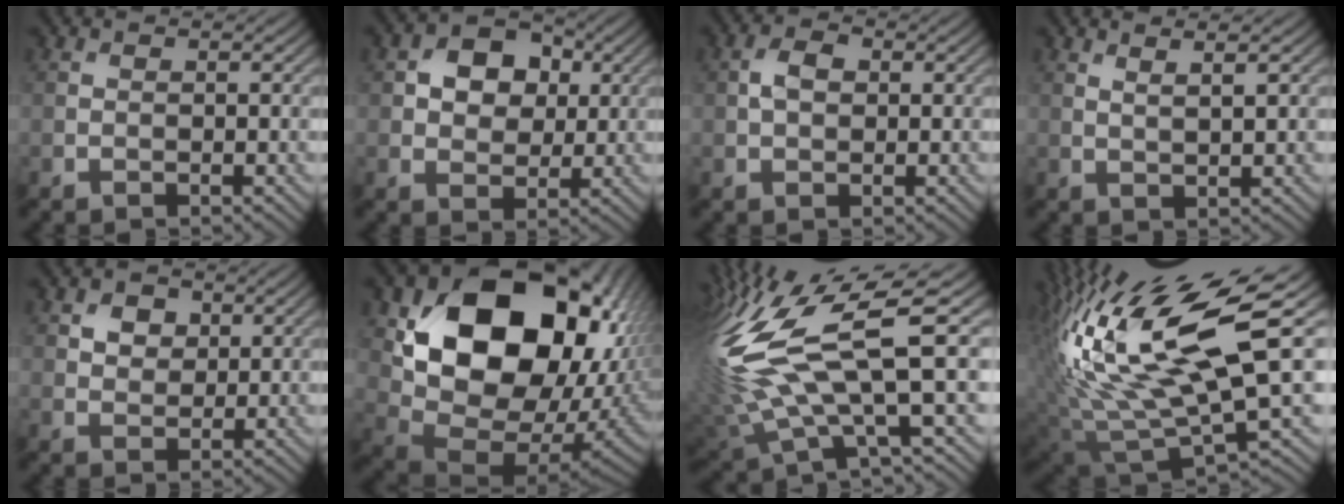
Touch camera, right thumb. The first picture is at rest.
{"total": 7.0, "force": [2.1, 5.3, 4.0], "torque": [-0.086, 0.012, 0.021]}
{"total": 2.8, "force": [0.4, 1.9, 2.1], "torque": [-0.045, 0.004, 0.004]}
{"total": 2.4, "force": [1.6, 0.3, 1.7], "torque": [-0.024, 0.000, 0.023]}
{"total": 3.4, "force": [1.6, 2.5, 1.7], "torque": [-0.038, -0.005, 0.026]}
{"total": 20.3, "force": [4.9, 14.2, 13.6], "torque": [-0.262, -0.030, 0.119]}
{"total": 16.0, "force": [3.0, 4.6, 15.0], "torque": [-0.367, 0.003, 0.076]}
{"total": 19.0, "force": [5.8, 5.9, 17.2], "torque": [-0.350, 0.015, 0.109]}